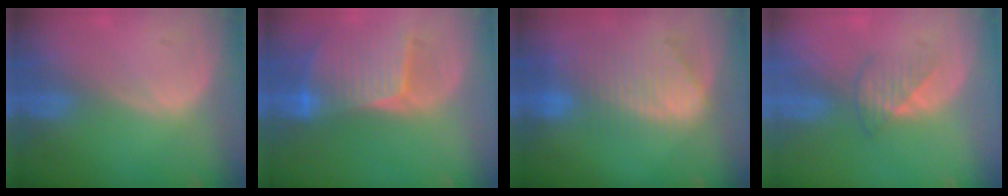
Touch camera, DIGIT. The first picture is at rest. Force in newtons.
{"total": 8.5, "press": 7.7, "slide": 3.6}
{"total": 9.4, "press": 8.2, "slide": 4.7}
{"total": 3.2, "press": 3.1, "slide": 1.0}